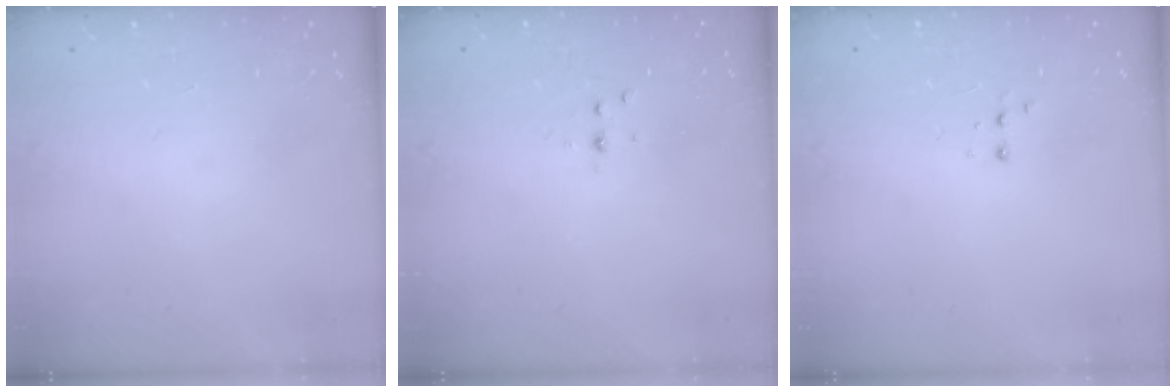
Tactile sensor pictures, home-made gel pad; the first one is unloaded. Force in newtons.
{"total": 3.0, "press": 2.6, "slide": 1.5}
{"total": 3.0, "press": 2.9, "slide": 0.7}